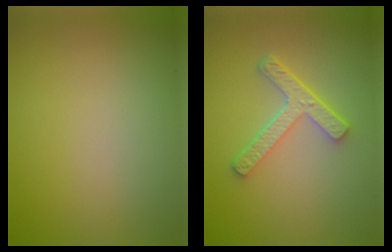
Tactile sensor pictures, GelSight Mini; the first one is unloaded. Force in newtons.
{"total": 4.2, "press": 3.1, "slide": 2.8}